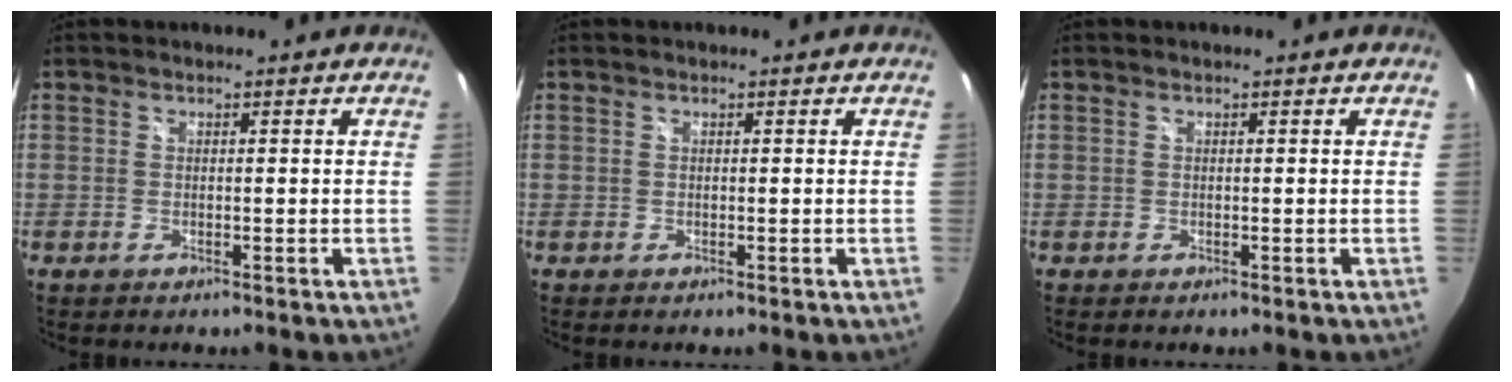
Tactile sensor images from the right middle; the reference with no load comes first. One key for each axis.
{"total": 0.0}
{"total": 0.0}